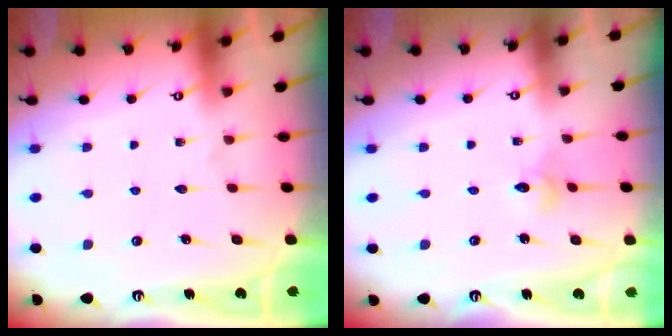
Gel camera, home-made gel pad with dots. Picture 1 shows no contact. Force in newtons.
{"total": 2.4, "press": 2.4, "slide": 0.3}